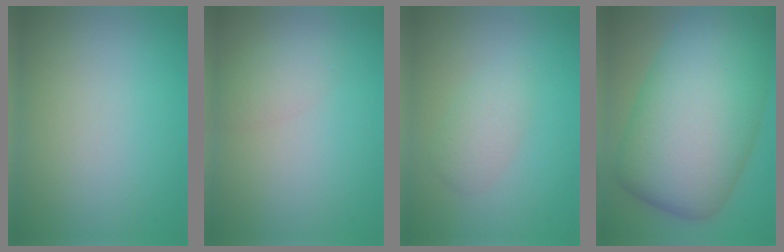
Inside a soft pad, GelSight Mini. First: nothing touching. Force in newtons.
{"total": 1.7, "press": 1.7, "slide": 0.0}
{"total": 2.0, "press": 2.0, "slide": 0.0}
{"total": 15.1, "press": 15.1, "slide": 0.1}